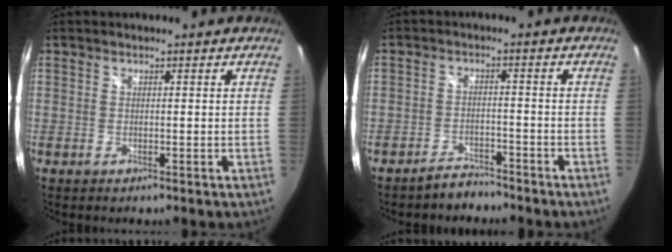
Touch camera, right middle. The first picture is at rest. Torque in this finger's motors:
{"motor_torque": [0.26, -0.49, -0.08, -0.03]}